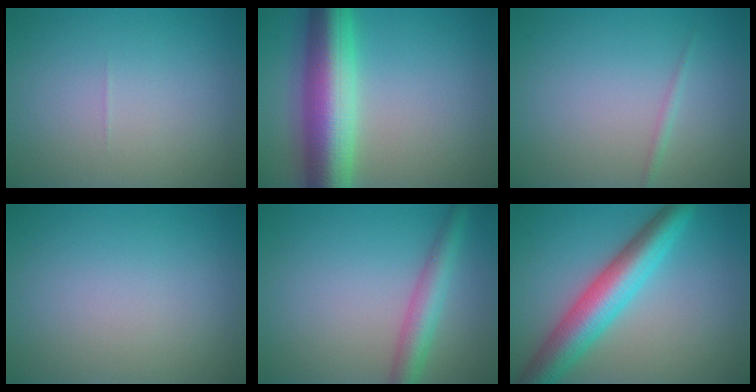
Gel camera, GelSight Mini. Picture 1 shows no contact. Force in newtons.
{"total": 10.1, "press": 10.1, "slide": 0.2}
{"total": 0.7, "press": 0.7, "slide": 0.0}
{"total": 0.0}
{"total": 3.7, "press": 3.7, "slide": 0.2}
{"total": 7.3, "press": 7.2, "slide": 0.3}